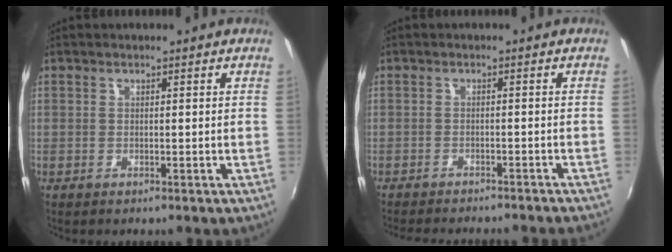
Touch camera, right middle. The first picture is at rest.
{"total": 9.5, "force": [-8.6, 1.2, 3.9], "torque": [-0.087, -0.017, -0.122]}